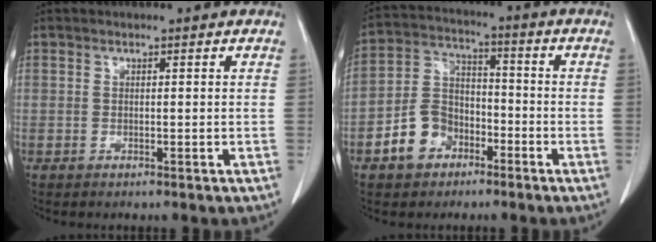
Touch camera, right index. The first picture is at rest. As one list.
[{"total": 8.4, "force": [-4.1, 6.4, 3.6], "torque": [-0.085, 0.023, -0.069]}]